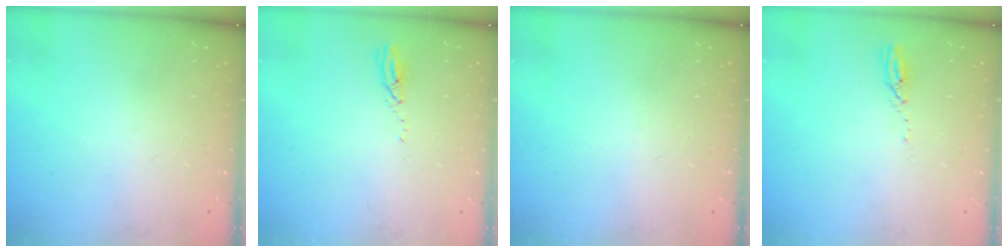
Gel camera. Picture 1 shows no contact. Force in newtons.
{"total": 3.4, "press": 3.4, "slide": 0.3}
{"total": 0.0}
{"total": 3.4, "press": 3.4, "slide": 0.3}